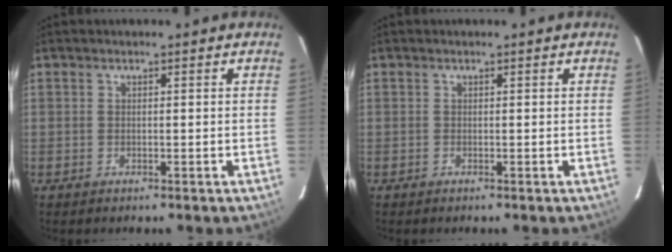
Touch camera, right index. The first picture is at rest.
{"total": 0.0}